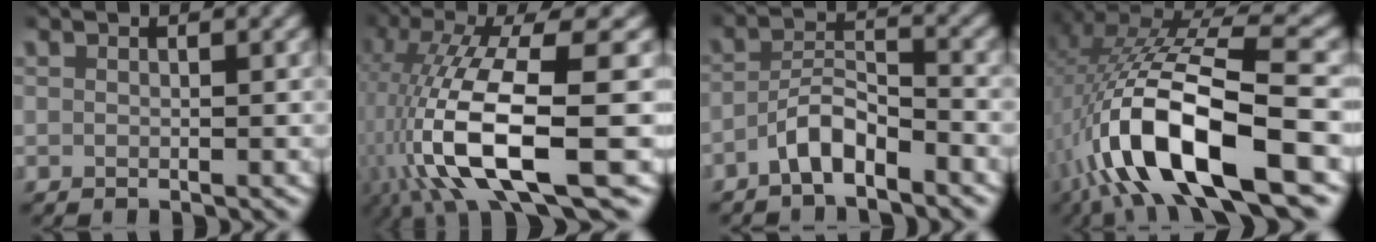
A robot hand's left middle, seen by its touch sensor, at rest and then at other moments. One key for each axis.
{"total": 11.2, "fx": -2.5, "fy": 4.0, "fz": 10.1, "tx": -0.183, "ty": -0.016, "tz": -0.028}
{"total": 3.8, "fx": -3.0, "fy": 1.4, "fz": 1.9, "tx": -0.031, "ty": 0.010, "tz": -0.062}
{"total": 12.3, "fx": -2.0, "fy": 4.6, "fz": 11.2, "tx": -0.218, "ty": 0.000, "tz": -0.026}